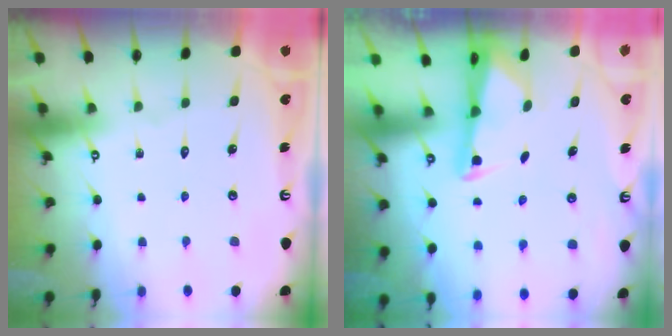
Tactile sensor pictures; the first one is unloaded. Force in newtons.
{"total": 2.1, "press": 2.1, "slide": 0.3}